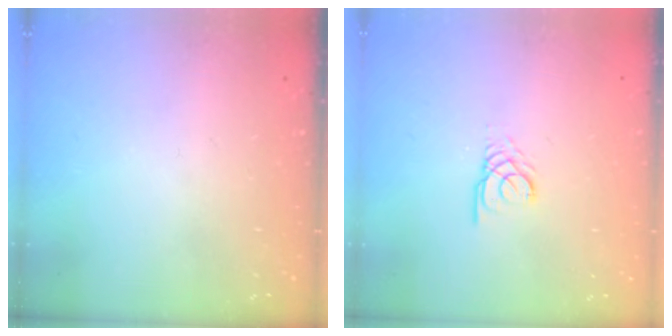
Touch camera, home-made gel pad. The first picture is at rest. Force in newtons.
{"total": 2.5, "press": 2.5, "slide": 0.2}